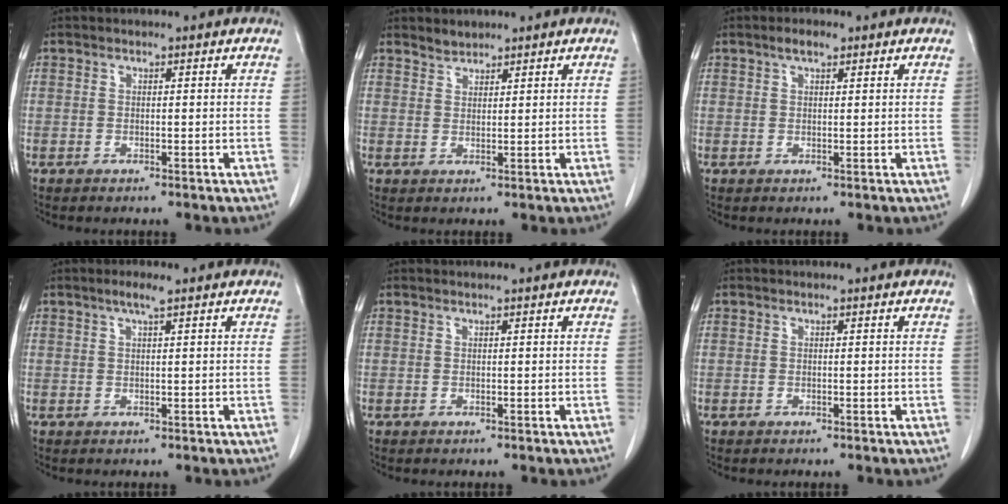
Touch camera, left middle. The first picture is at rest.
{"total": 1.6, "force": [1.5, 0.5, 0.0], "torque": [-0.002, 0.001, 0.030]}
{"total": 2.1, "force": [1.4, 0.7, 1.4], "torque": [-0.032, 0.007, 0.024]}
{"total": 1.9, "force": [1.2, -0.1, 1.5], "torque": [-0.034, 0.004, 0.024]}
{"total": 0.0}
{"total": 0.0}